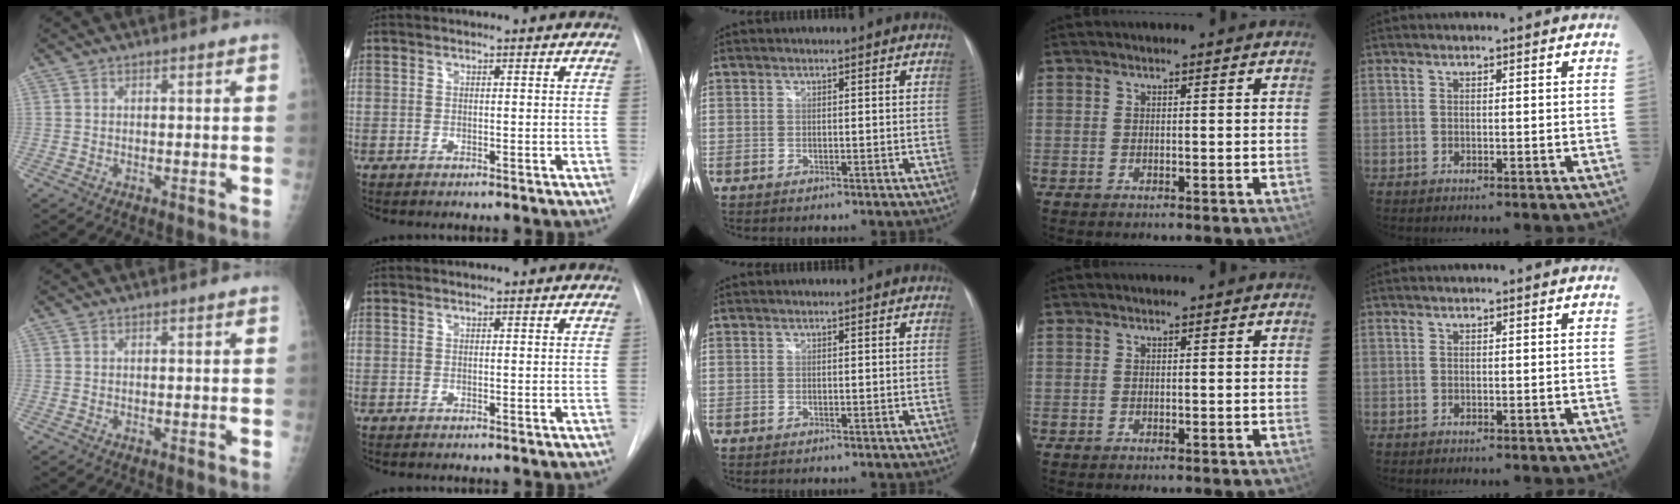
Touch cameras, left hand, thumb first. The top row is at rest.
{}